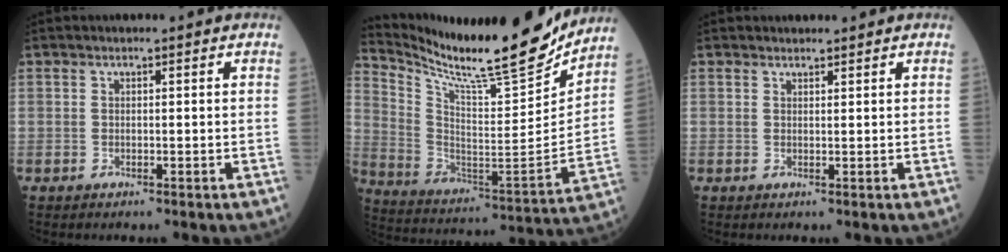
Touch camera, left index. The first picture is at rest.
{"total": 22.5, "force": [19.7, 1.7, 10.7], "torque": [-0.202, -0.059, 0.314]}
{"total": 1.1, "force": [1.1, 0.2, 0.0], "torque": [-0.007, 0.002, 0.020]}